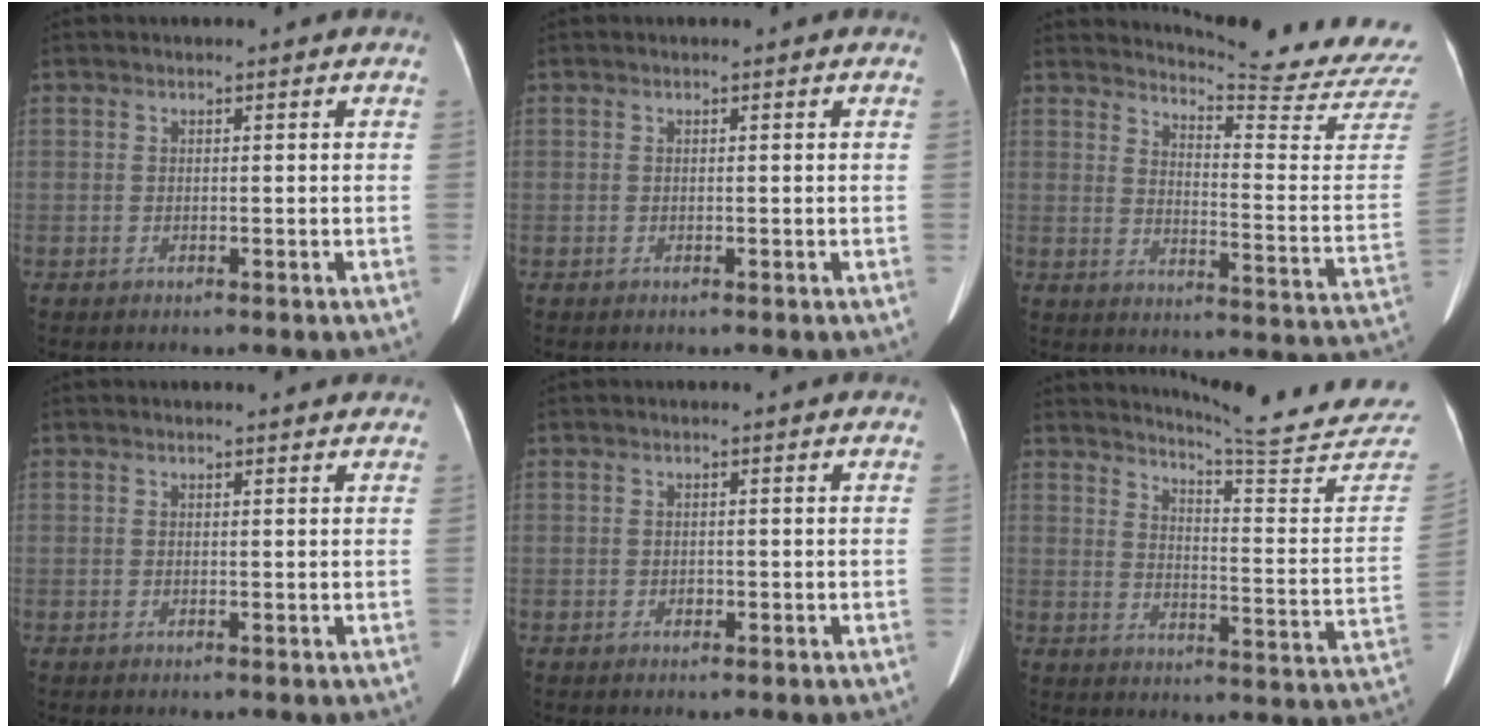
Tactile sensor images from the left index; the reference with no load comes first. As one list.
[{"total": 0.0}, {"total": 18.7, "force": [18.4, -1.6, 2.9], "torque": [-0.051, -0.158, 0.206]}, {"total": 1.1, "force": [1.1, 0.2, 0.1], "torque": [-0.015, 0.000, 0.011]}, {"total": 0.6, "force": [-0.2, 0.5, 0.2], "torque": [-0.007, 0.002, -0.002]}, {"total": 21.1, "force": [20.5, -0.8, 5.2], "torque": [-0.079, -0.143, 0.241]}]